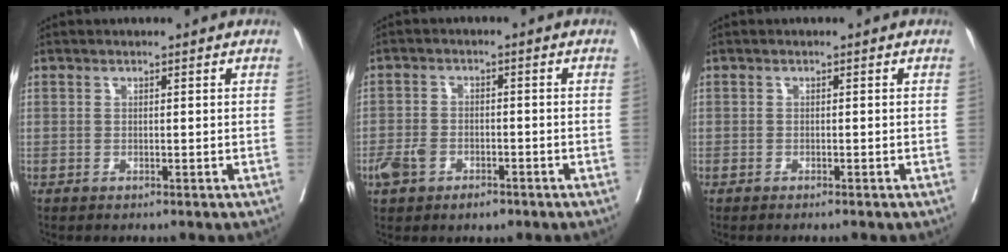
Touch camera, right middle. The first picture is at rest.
{"total": 5.1, "force": [-2.7, 3.1, 3.1], "torque": [-0.064, 0.007, -0.039]}
{"total": 1.1, "force": [-1.0, 0.2, 0.5], "torque": [-0.010, -0.003, -0.013]}